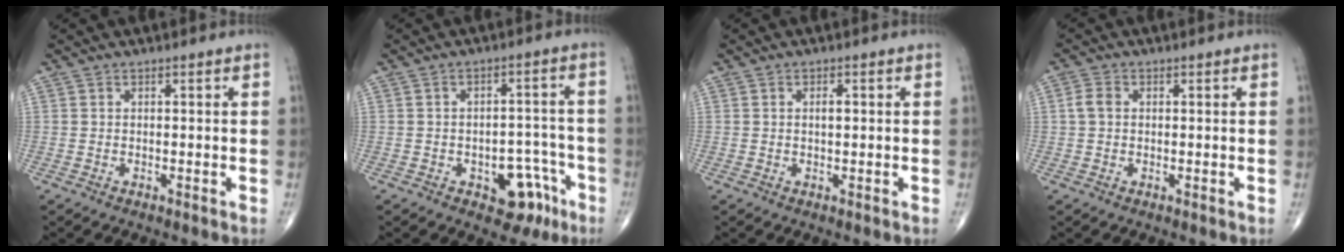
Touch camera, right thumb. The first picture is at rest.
{"total": 8.6, "force": [-4.3, 5.1, 5.4], "torque": [-0.031, 0.040, -0.050]}
{"total": 1.6, "force": [0.2, 0.8, 1.4], "torque": [-0.025, 0.002, 0.003]}
{"total": 2.7, "force": [0.3, 2.0, 1.7], "torque": [-0.038, 0.008, 0.004]}